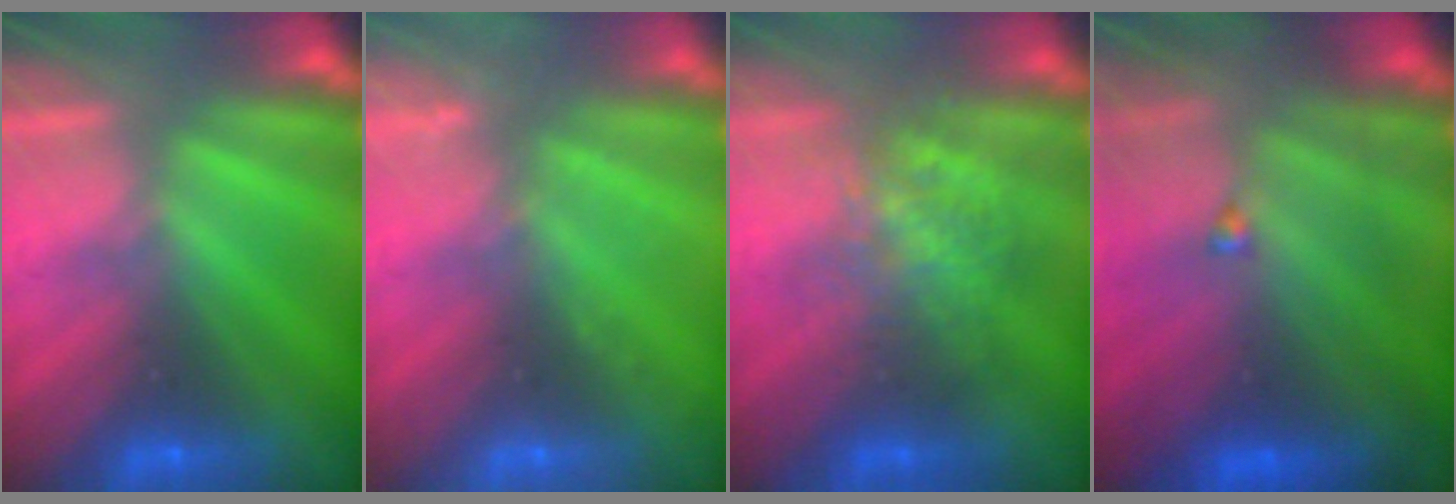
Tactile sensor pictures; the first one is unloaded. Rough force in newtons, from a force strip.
{"total": 2.2}
{"total": 2.2}
{"total": 7.1}